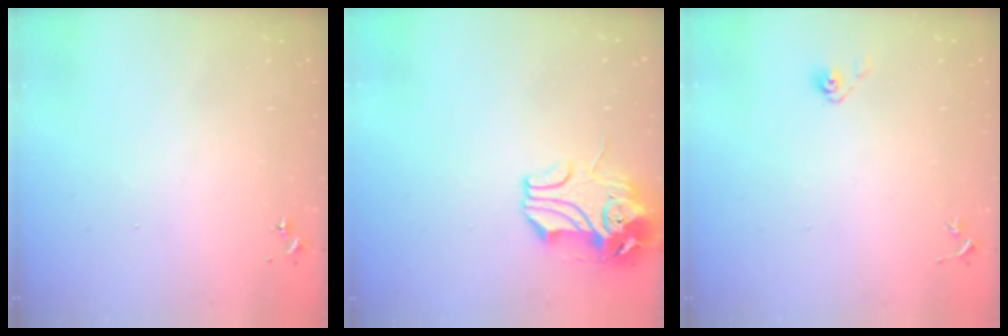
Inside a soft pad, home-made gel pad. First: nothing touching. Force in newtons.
{"total": 11.8, "press": 11.6, "slide": 2.0}
{"total": 3.8, "press": 3.2, "slide": 2.0}